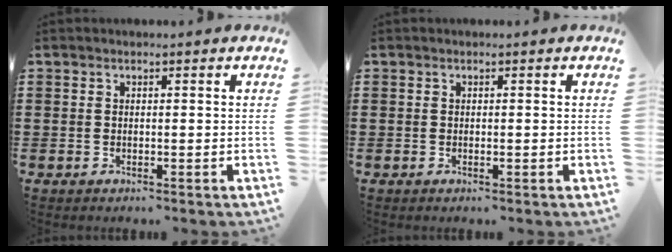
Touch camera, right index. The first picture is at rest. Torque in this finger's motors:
{"motor_torque": [-0.32, 0.48, 0.05, 0.00]}